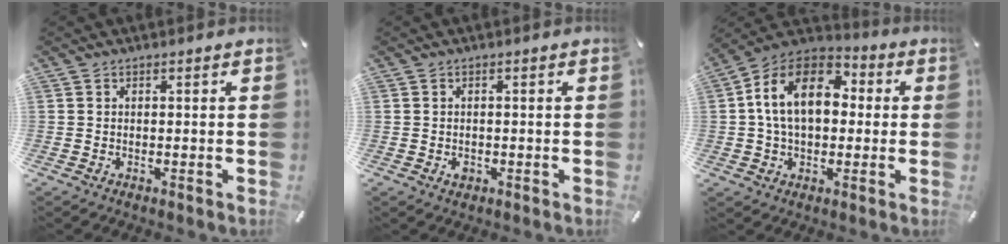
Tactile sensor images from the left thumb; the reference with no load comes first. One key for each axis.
{"total": 1.9, "fx": -0.6, "fy": 1.5, "fz": 1.0, "tx": -0.019, "ty": 0.003, "tz": -0.011}
{"total": 15.3, "fx": 1.7, "fy": 10.6, "fz": 10.9, "tx": -0.232, "ty": 0.009, "tz": 0.024}